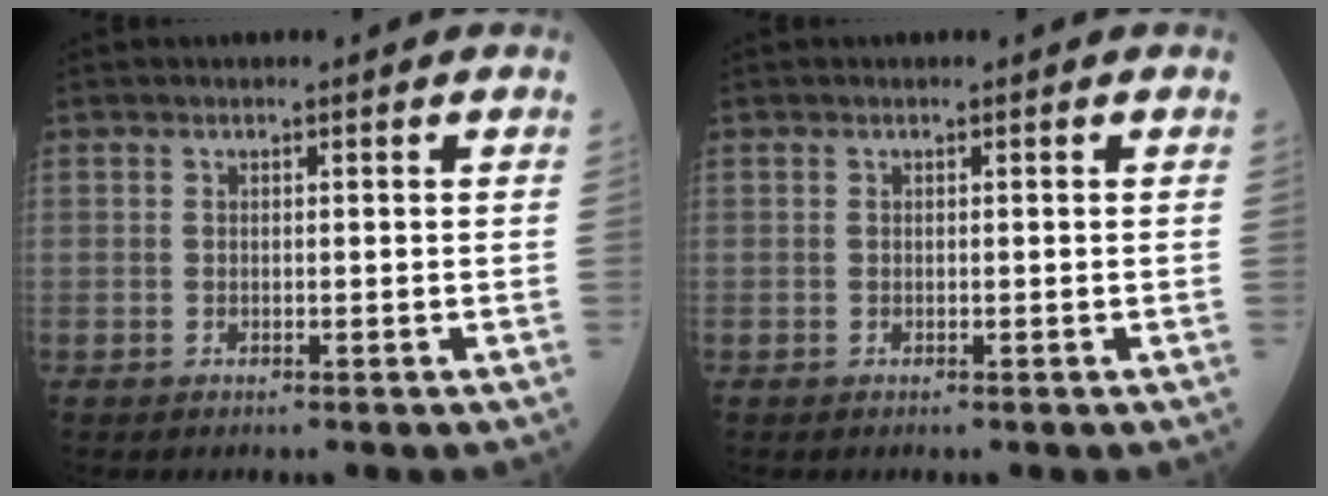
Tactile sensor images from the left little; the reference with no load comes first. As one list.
[{"total": 0.0}]